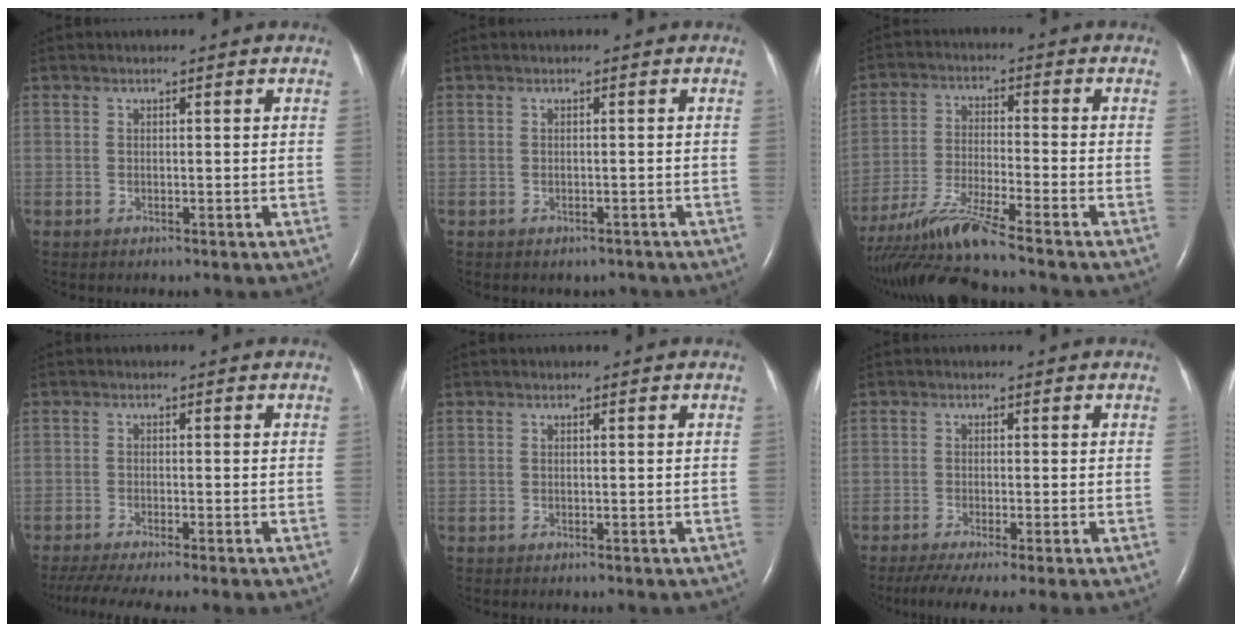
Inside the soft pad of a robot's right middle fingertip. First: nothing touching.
{"total": 1.6, "force": [-1.3, 0.9, 0.1], "torque": [-0.001, 0.001, -0.018]}
{"total": 11.5, "force": [-9.9, -2.1, 5.6], "torque": [-0.108, -0.025, -0.181]}
{"total": 8.4, "force": [-6.8, 0.0, 4.9], "torque": [-0.075, -0.016, -0.108]}
{"total": 1.3, "force": [-1.0, 0.5, 0.6], "torque": [-0.004, -0.002, -0.010]}
{"total": 7.4, "force": [-5.5, -0.1, 4.9], "torque": [-0.076, -0.020, -0.090]}